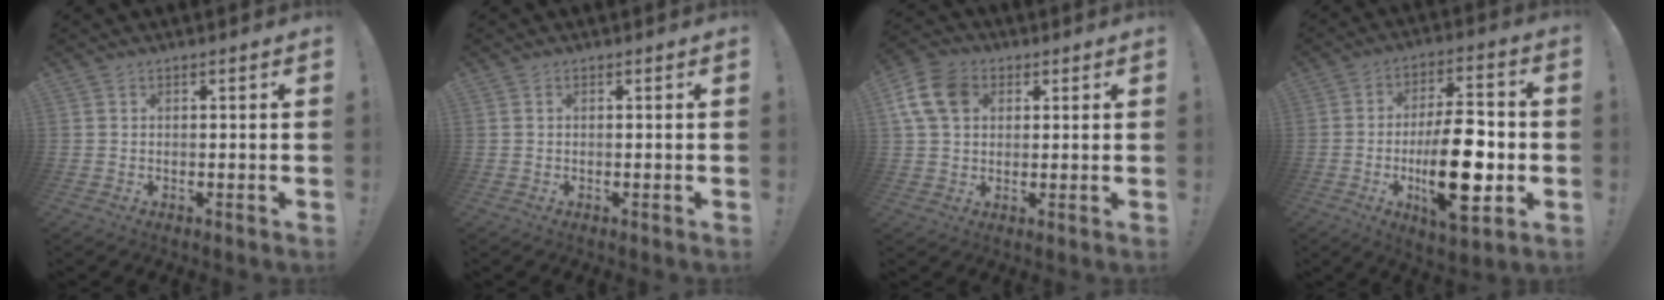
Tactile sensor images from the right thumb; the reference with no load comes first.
{"total": 0.0}
{"total": 11.6, "force": [3.9, 8.6, 6.7], "torque": [-0.124, -0.003, 0.079]}
{"total": 19.8, "force": [-3.9, 7.6, 17.9], "torque": [-0.308, 0.007, -0.059]}